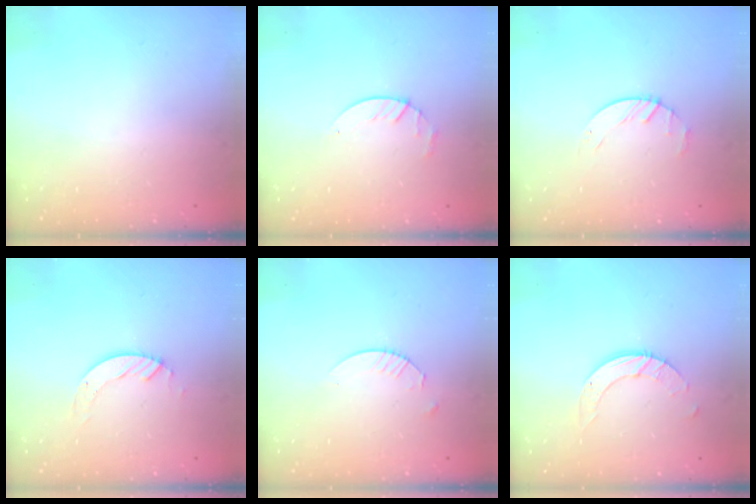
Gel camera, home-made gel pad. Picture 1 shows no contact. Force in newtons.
{"total": 2.9, "press": 2.9, "slide": 0.4}
{"total": 2.2, "press": 2.2, "slide": 0.4}
{"total": 4.1, "press": 4.1, "slide": 0.3}
{"total": 2.4, "press": 2.4, "slide": 0.3}
{"total": 6.5, "press": 6.5, "slide": 0.5}